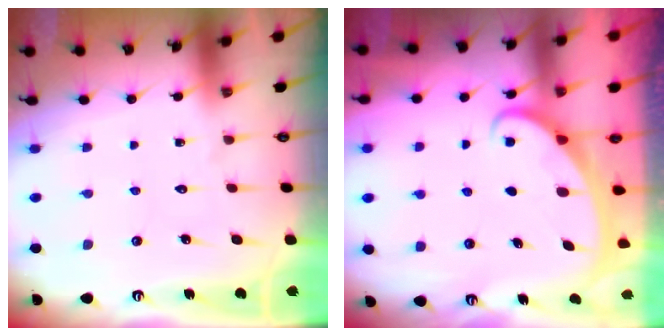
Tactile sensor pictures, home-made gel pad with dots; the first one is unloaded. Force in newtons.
{"total": 2.3, "press": 2.2, "slide": 0.3}